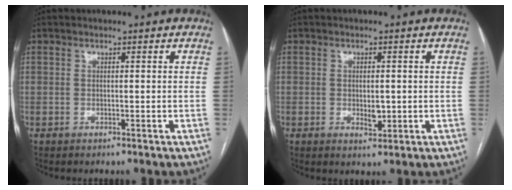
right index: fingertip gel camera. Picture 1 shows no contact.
{"total": 2.5, "force": [-0.2, 1.2, 2.2], "torque": [-0.038, -0.003, 0.001]}